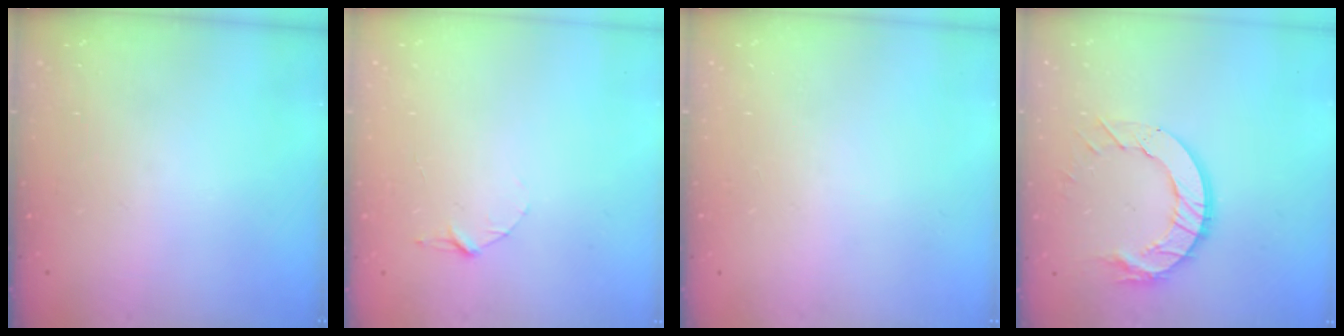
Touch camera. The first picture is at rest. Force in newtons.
{"total": 4.7, "press": 4.7, "slide": 0.5}
{"total": 0.0}
{"total": 11.5, "press": 11.4, "slide": 1.2}